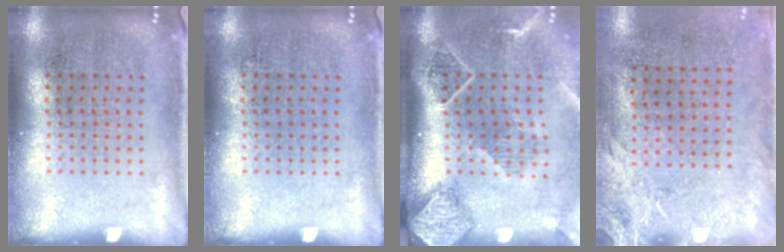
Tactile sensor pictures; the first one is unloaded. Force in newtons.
{"total": 0.0}
{"total": 2.7, "press": 2.0, "slide": 1.8}
{"total": 2.6, "press": 2.0, "slide": 1.6}